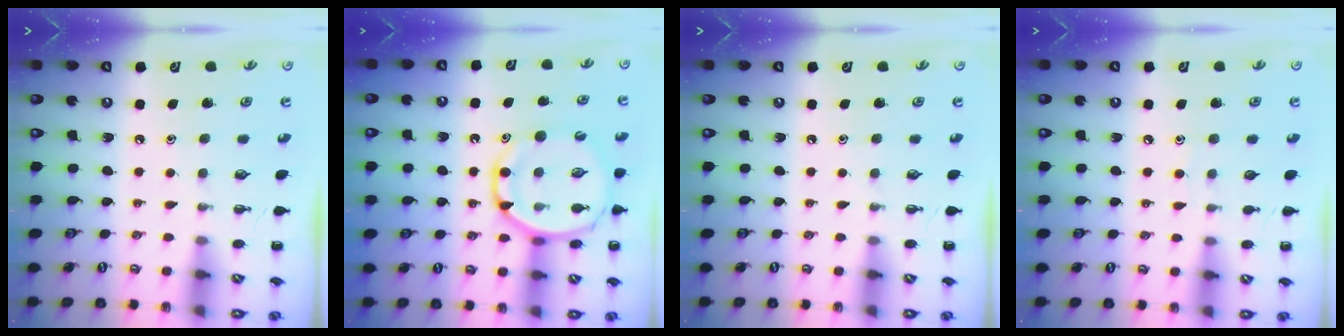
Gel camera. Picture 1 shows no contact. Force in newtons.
{"total": 14.3, "press": 13.9, "slide": 3.3}
{"total": 0.0}
{"total": 2.5, "press": 2.3, "slide": 1.0}